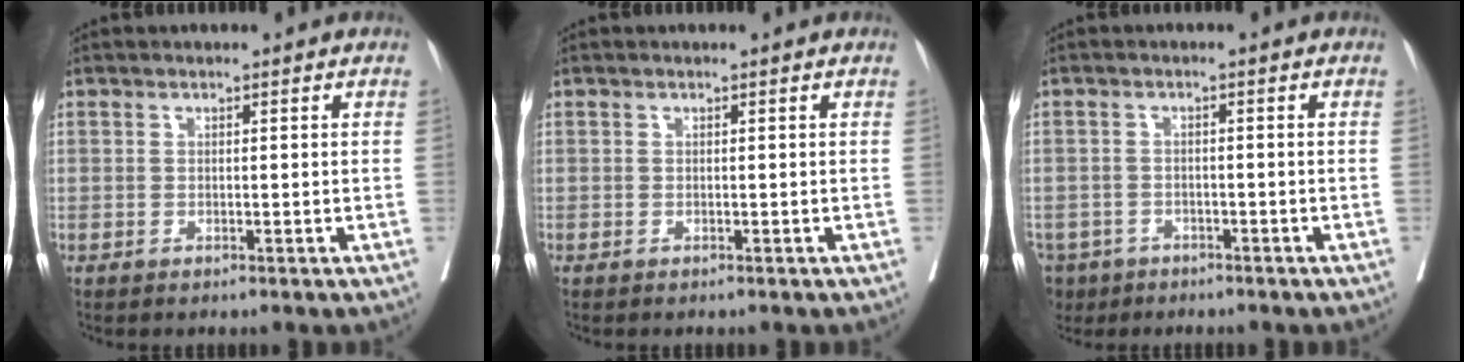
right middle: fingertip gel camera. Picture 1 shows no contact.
{"total": 0.0}
{"total": 6.0, "force": [-4.1, 4.2, 0.8], "torque": [-0.019, 0.001, -0.068]}